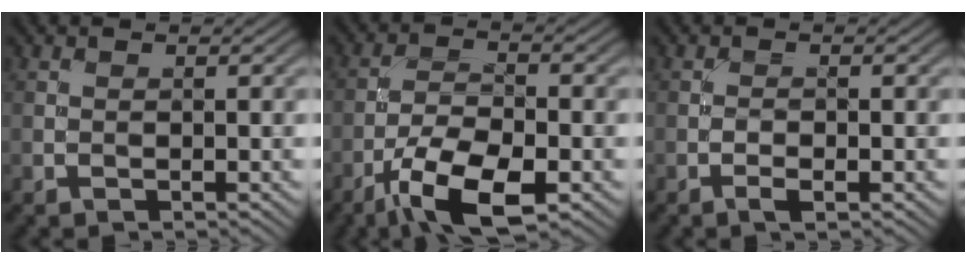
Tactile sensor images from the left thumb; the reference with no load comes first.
{"total": 9.4, "force": [-5.3, 3.3, 7.0], "torque": [-0.131, -0.004, -0.105]}
{"total": 1.4, "force": [-0.7, 0.4, 1.1], "torque": [-0.021, 0.001, -0.016]}